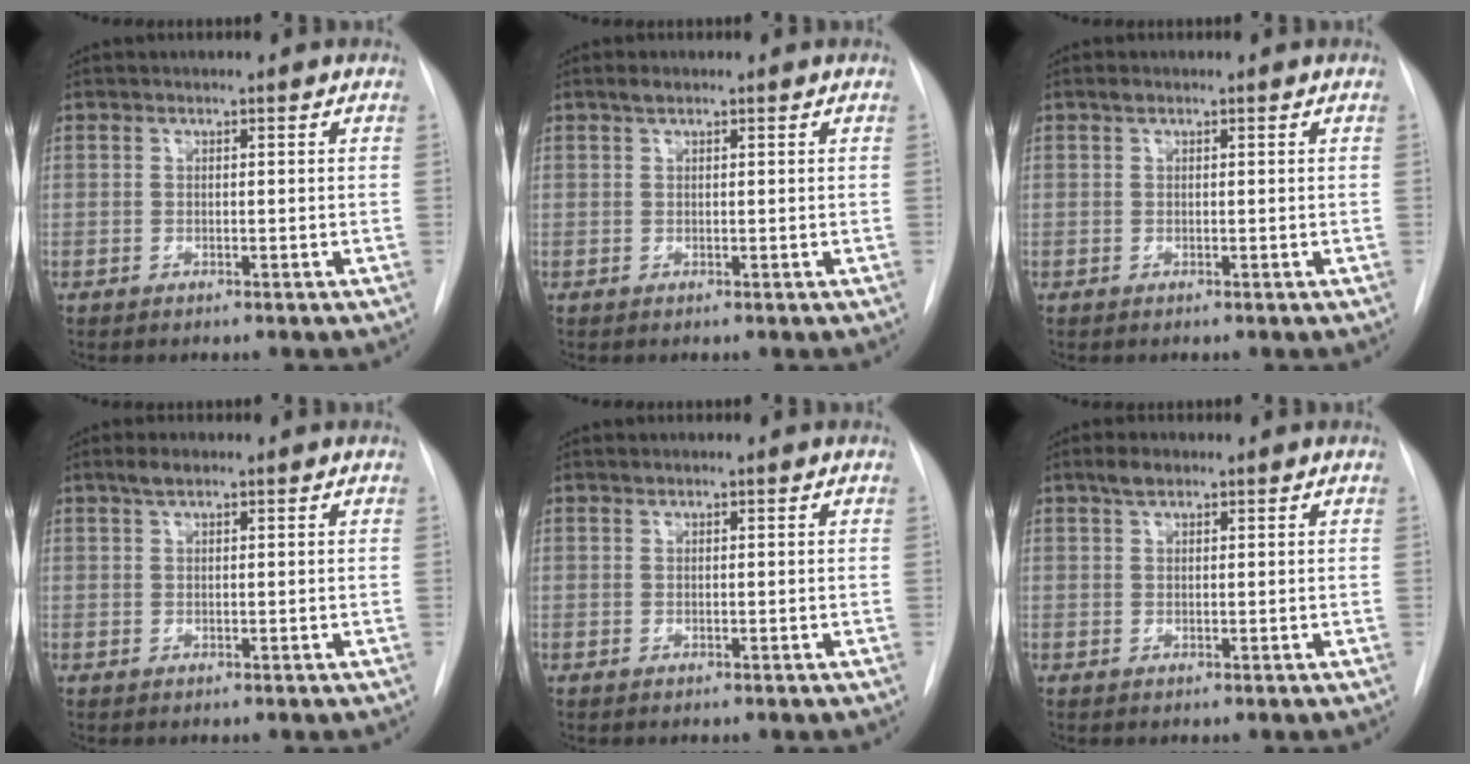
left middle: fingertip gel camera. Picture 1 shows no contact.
{"total": 1.0, "force": [0.8, 0.3, 0.6], "torque": [-0.015, 0.004, 0.016]}
{"total": 0.5, "force": [0.4, 0.2, 0.2], "torque": [-0.007, 0.006, 0.007]}
{"total": 1.6, "force": [1.1, 0.4, 1.0], "torque": [-0.024, 0.006, 0.023]}
{"total": 0.0}
{"total": 1.8, "force": [1.3, 0.7, 1.0], "torque": [-0.024, 0.006, 0.025]}